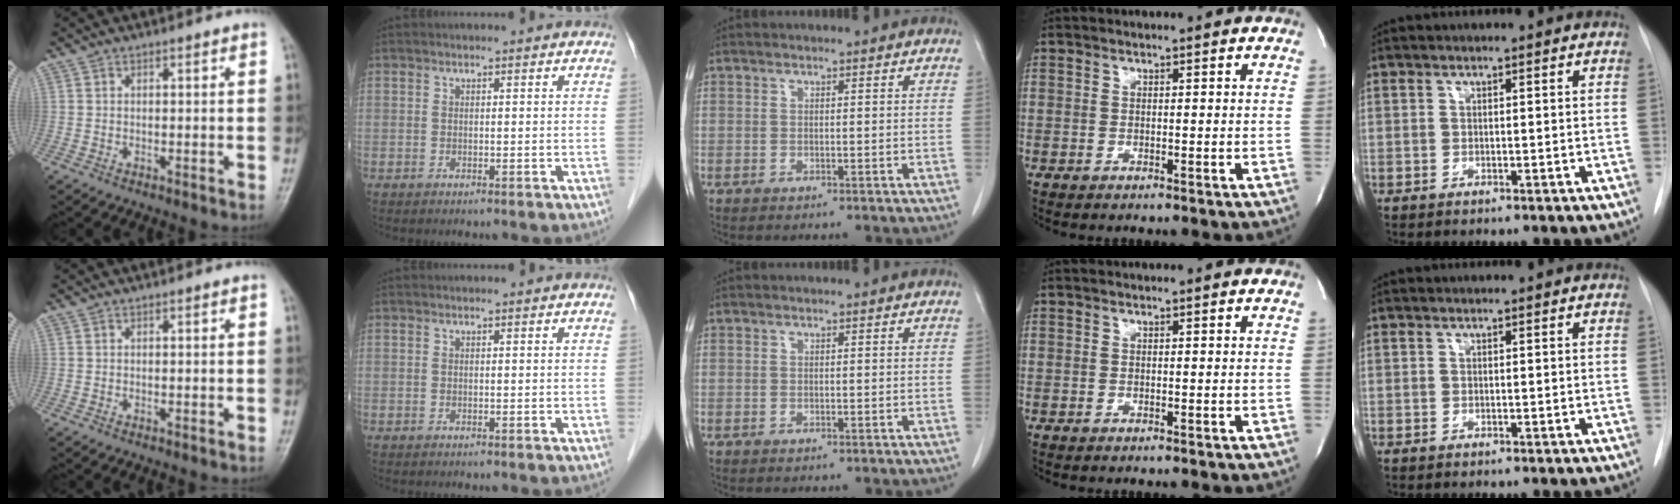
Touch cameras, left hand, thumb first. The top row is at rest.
{}